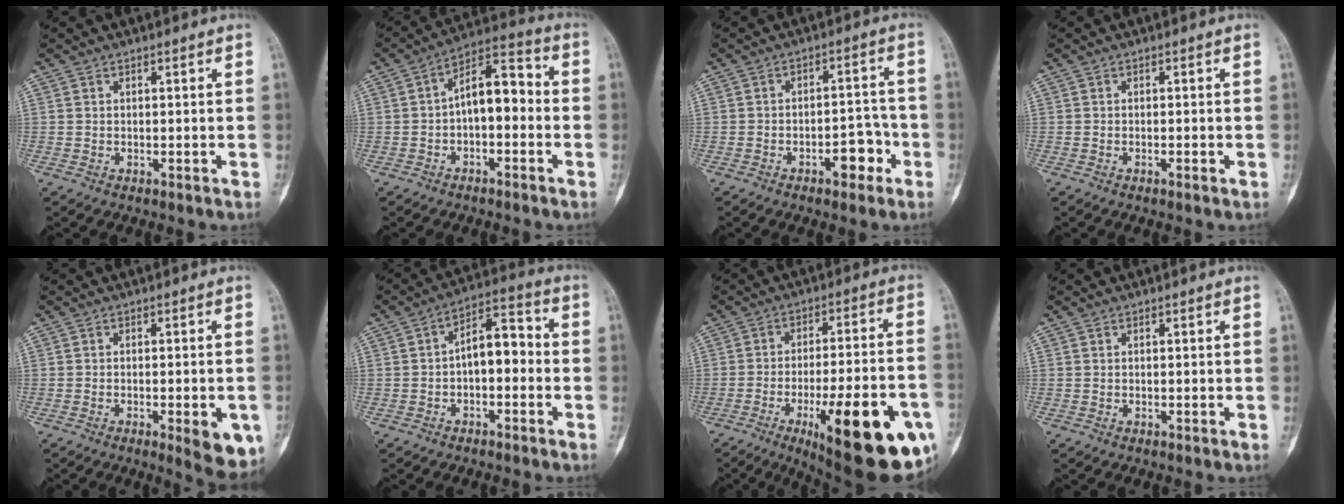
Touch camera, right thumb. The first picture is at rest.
{"total": 10.0, "force": [-1.2, 5.3, 8.4], "torque": [-0.112, 0.046, -0.032]}
{"total": 6.6, "force": [-3.1, 3.4, 4.7], "torque": [-0.043, 0.036, -0.045]}
{"total": 0.8, "force": [-0.4, 0.2, 0.7], "torque": [-0.013, -0.001, -0.006]}
{"total": 8.7, "force": [-3.4, 2.5, 7.6], "torque": [-0.077, 0.000, -0.036]}
{"total": 8.5, "force": [-1.1, 4.6, 7.1], "torque": [-0.089, 0.041, -0.032]}
{"total": 26.2, "force": [-10.4, 7.5, 22.9], "torque": [-0.271, 0.026, -0.138]}
{"total": 0.0}